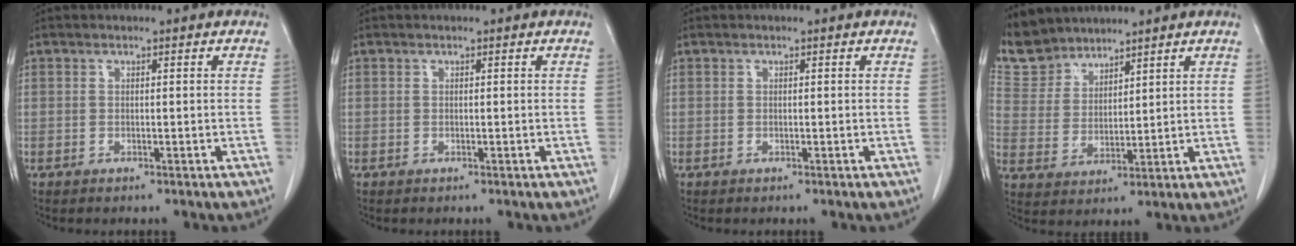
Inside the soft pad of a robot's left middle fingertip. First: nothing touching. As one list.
[{"total": 0.0}, {"total": 0.0}, {"total": 7.4, "force": [6.9, 2.6, 0.3], "torque": [-0.017, 0.010, 0.149]}]